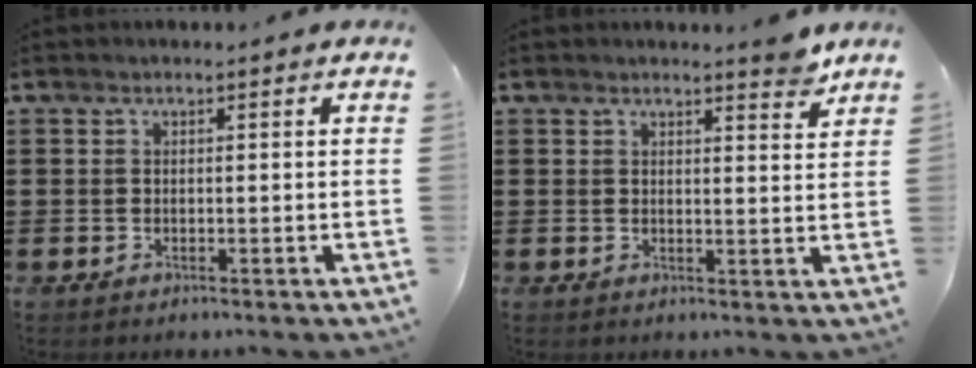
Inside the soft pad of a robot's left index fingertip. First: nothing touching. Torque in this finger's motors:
{"motor_torque": [0.13, 0.12, 0.00, 0.02]}